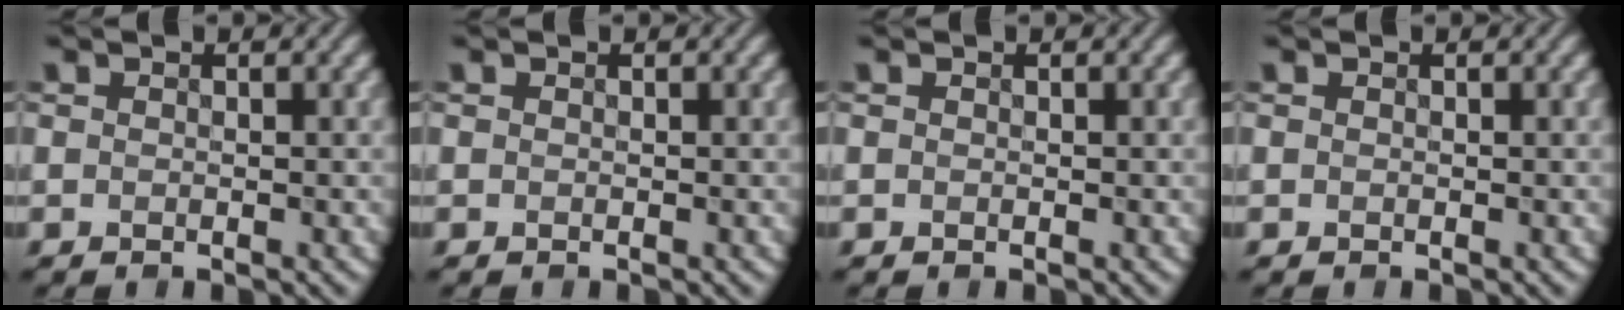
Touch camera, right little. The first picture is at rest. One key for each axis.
{"total": 0.0}
{"total": 0.0}
{"total": 0.0}